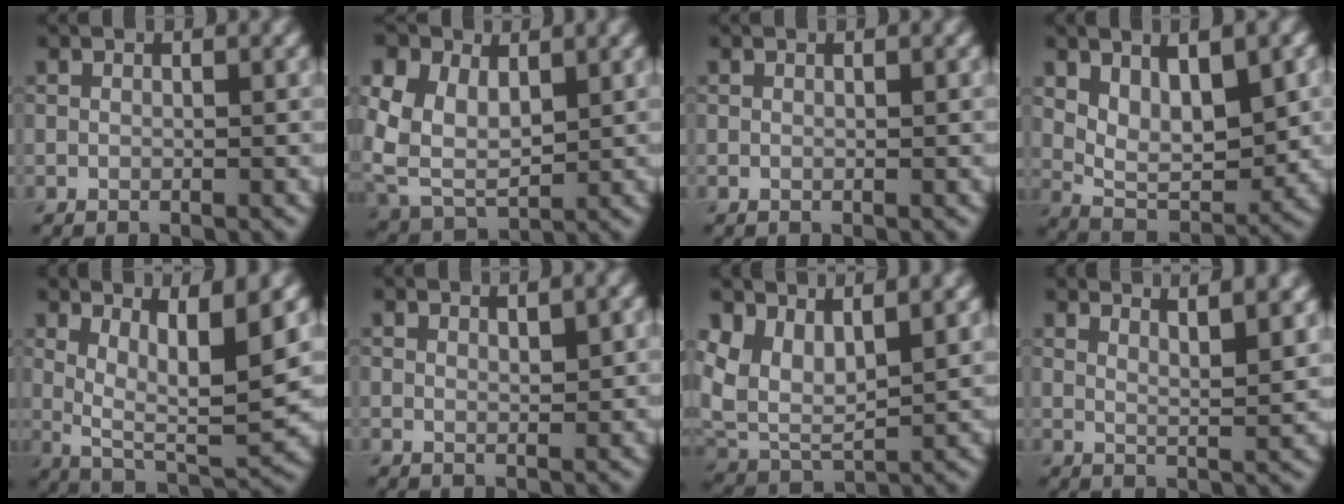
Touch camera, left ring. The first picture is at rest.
{"total": 8.9, "force": [2.2, 6.3, 5.9], "torque": [-0.144, 0.005, 0.046]}
{"total": 0.0}
{"total": 6.6, "force": [1.8, 3.4, 5.4], "torque": [-0.098, -0.010, 0.036]}
{"total": 6.7, "force": [2.1, 1.8, 6.0], "torque": [-0.101, -0.020, 0.042]}
{"total": 1.4, "force": [1.0, 0.3, 0.9], "torque": [-0.015, 0.001, 0.017]}
{"total": 6.0, "force": [2.9, 3.4, 4.1], "torque": [-0.089, -0.011, 0.057]}
{"total": 5.0, "force": [3.8, 1.2, 3.1], "torque": [-0.030, 0.017, 0.042]}